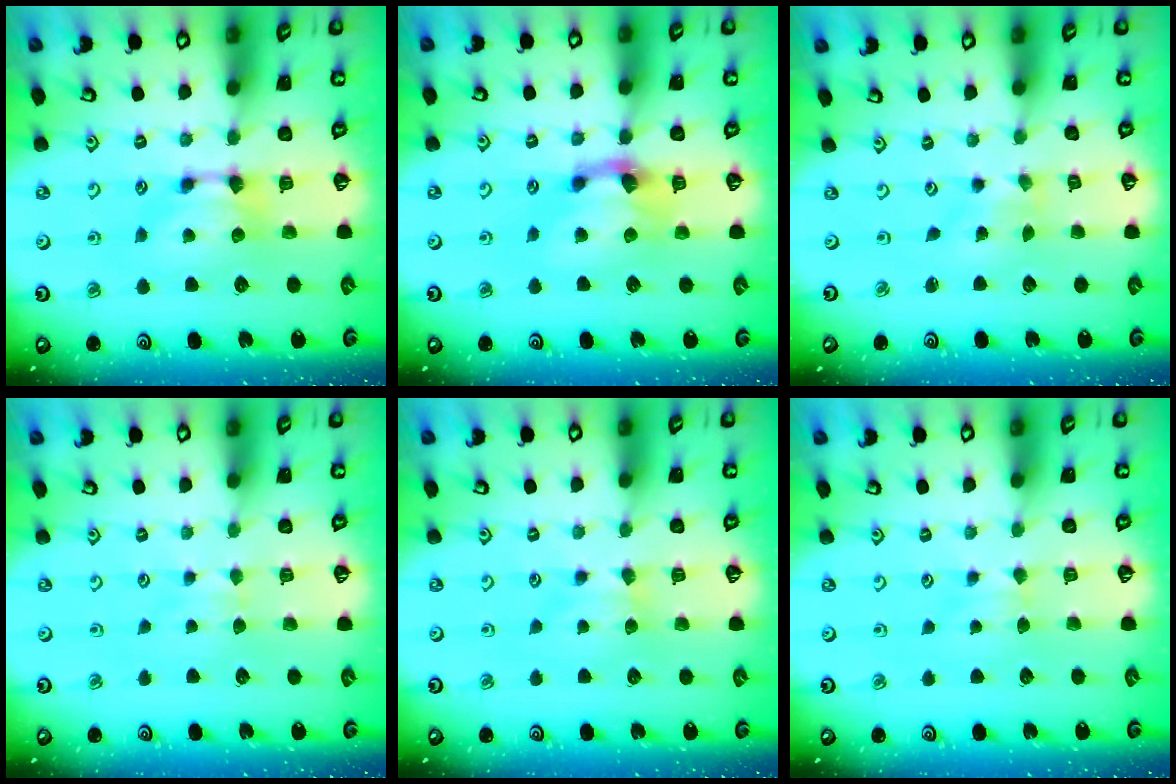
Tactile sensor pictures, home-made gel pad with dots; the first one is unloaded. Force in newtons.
{"total": 2.3, "press": 1.4, "slide": 1.8}
{"total": 3.6, "press": 3.6, "slide": 0.8}
{"total": 2.8, "press": 2.8, "slide": 0.3}
{"total": 2.1, "press": 2.0, "slide": 0.5}
{"total": 3.0, "press": 3.0, "slide": 0.5}